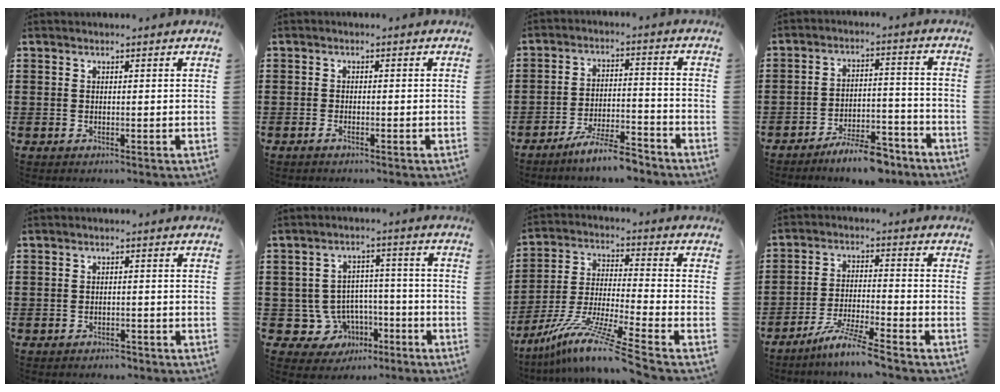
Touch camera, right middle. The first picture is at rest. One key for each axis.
{"total": 0.6, "fx": -0.4, "fy": 0.0, "fz": 0.5, "tx": -0.010, "ty": -0.004, "tz": -0.007}
{"total": 6.6, "fx": -5.8, "fy": 0.2, "fz": 3.2, "tx": -0.064, "ty": -0.005, "tz": -0.108}
{"total": 7.1, "fx": -6.2, "fy": 1.3, "fz": 3.1, "tx": -0.048, "ty": 0.012, "tz": -0.112}
{"total": 1.3, "fx": -1.3, "fy": 0.3, "fz": 0.0, "tx": -0.006, "ty": 0.000, "tz": -0.028}
{"total": 7.1, "fx": -3.0, "fy": 6.2, "fz": 1.5, "tx": -0.067, "ty": 0.007, "tz": -0.050}
{"total": 10.6, "fx": -8.5, "fy": -0.7, "fz": 6.4, "tx": -0.135, "ty": -0.010, "tz": -0.175}
{"total": 6.4, "fx": -5.6, "fy": -0.7, "fz": 3.1, "tx": -0.069, "ty": -0.019, "tz": -0.108}